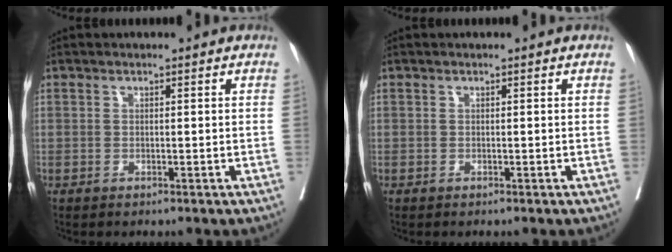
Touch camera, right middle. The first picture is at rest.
{"total": 0.0}